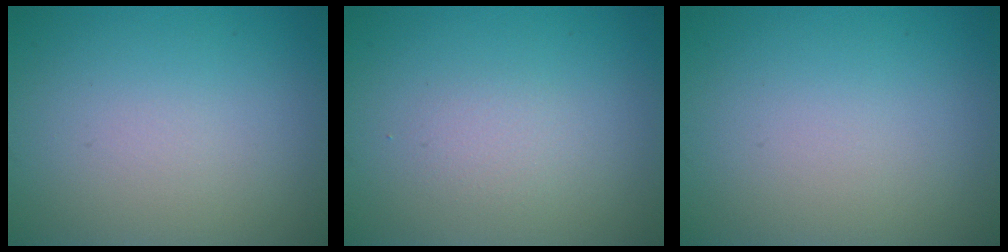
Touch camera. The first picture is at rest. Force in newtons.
{"total": 1.2, "press": 1.2, "slide": 0.1}
{"total": 1.6, "press": 1.6, "slide": 0.0}